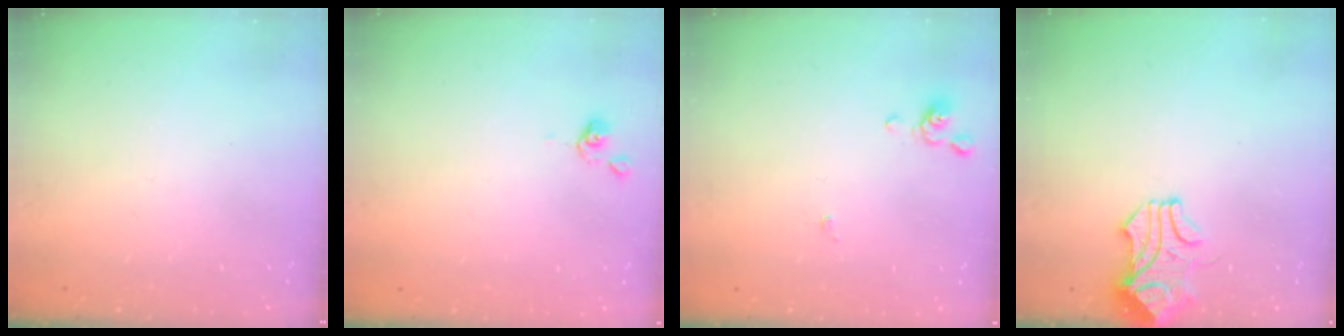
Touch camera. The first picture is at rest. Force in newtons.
{"total": 0.9, "press": 0.8, "slide": 0.2}
{"total": 0.0}
{"total": 0.7, "press": 0.7, "slide": 0.2}